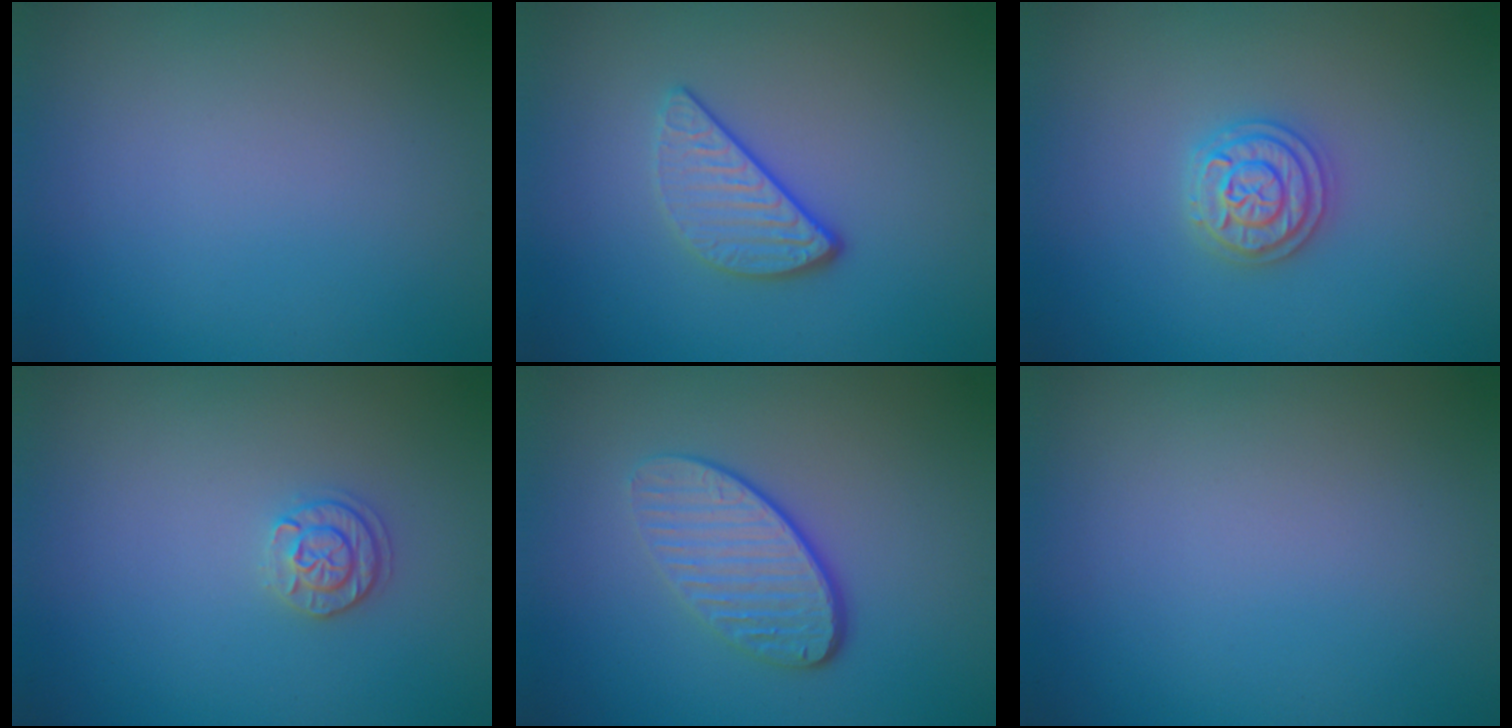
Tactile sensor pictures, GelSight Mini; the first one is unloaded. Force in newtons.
{"total": 3.1, "press": 2.5, "slide": 1.8}
{"total": 3.4, "press": 3.3, "slide": 0.5}
{"total": 1.8, "press": 1.7, "slide": 0.4}
{"total": 4.1, "press": 3.0, "slide": 2.8}
{"total": 0.0}